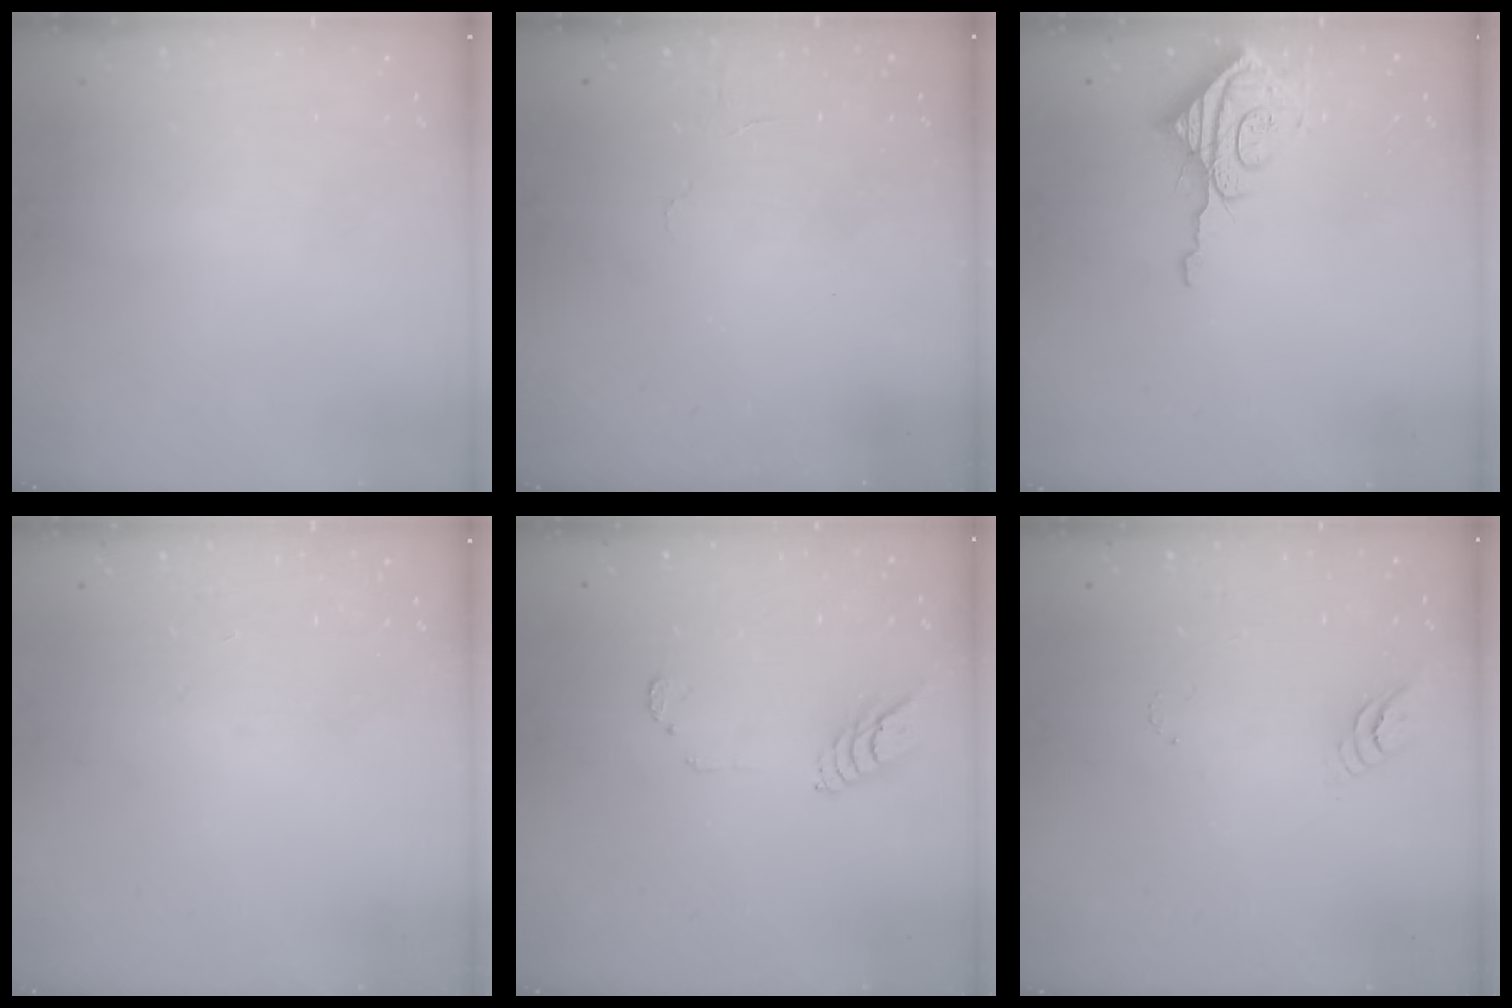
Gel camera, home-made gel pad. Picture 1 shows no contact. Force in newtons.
{"total": 3.5, "press": 3.5, "slide": 0.3}
{"total": 9.3, "press": 9.3, "slide": 1.0}
{"total": 0.0}
{"total": 5.8, "press": 5.8, "slide": 0.2}
{"total": 3.5, "press": 3.4, "slide": 0.3}